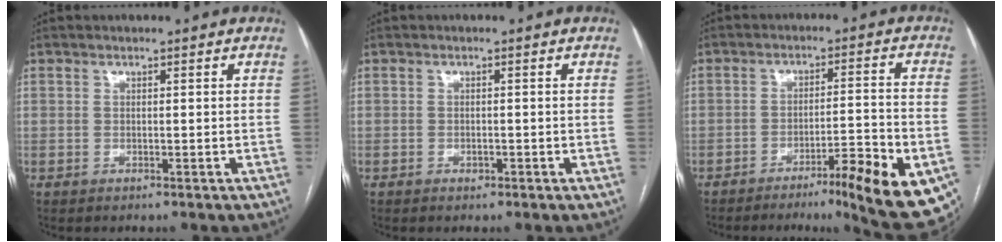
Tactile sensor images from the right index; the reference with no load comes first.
{"total": 0.8, "force": [-0.5, 0.5, 0.4], "torque": [-0.006, 0.002, -0.006]}
{"total": 16.3, "force": [-9.4, 1.7, 13.2], "torque": [-0.105, 0.010, -0.132]}